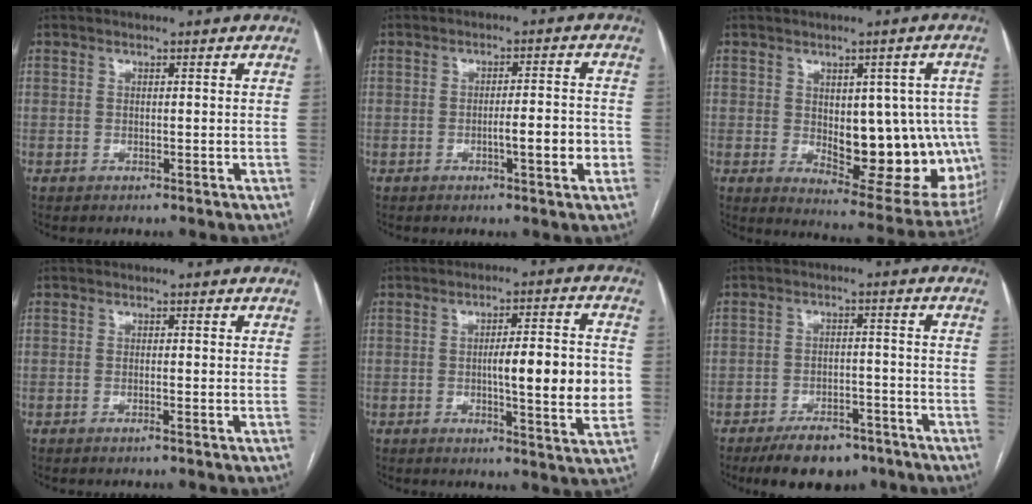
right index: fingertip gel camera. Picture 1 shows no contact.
{"total": 5.4, "force": [-1.6, 0.6, 5.1], "torque": [-0.075, 0.006, -0.017]}
{"total": 17.1, "force": [-1.2, 7.7, 15.3], "torque": [-0.154, 0.010, 0.014]}
{"total": 0.7, "force": [-0.4, -0.1, 0.5], "torque": [-0.011, 0.001, -0.006]}
{"total": 11.7, "force": [-0.6, 1.3, 11.6], "torque": [-0.164, 0.003, -0.008]}
{"total": 8.6, "force": [-6.4, 4.1, 4.1], "torque": [-0.062, 0.003, -0.099]}